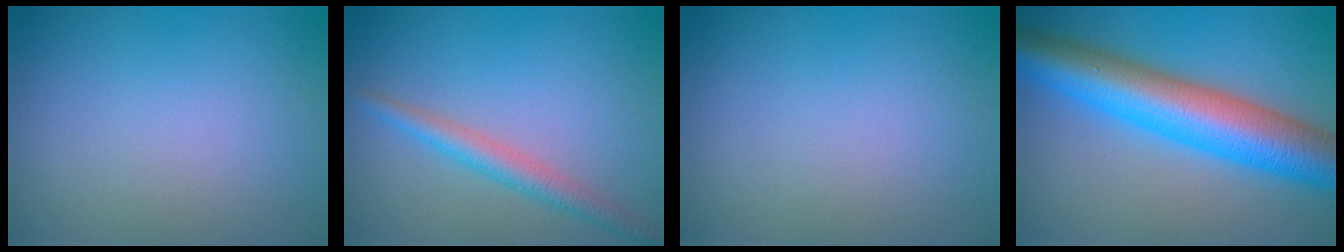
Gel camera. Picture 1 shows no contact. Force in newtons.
{"total": 2.7, "press": 2.7, "slide": 0.1}
{"total": 0.0}
{"total": 10.8, "press": 10.8, "slide": 0.2}